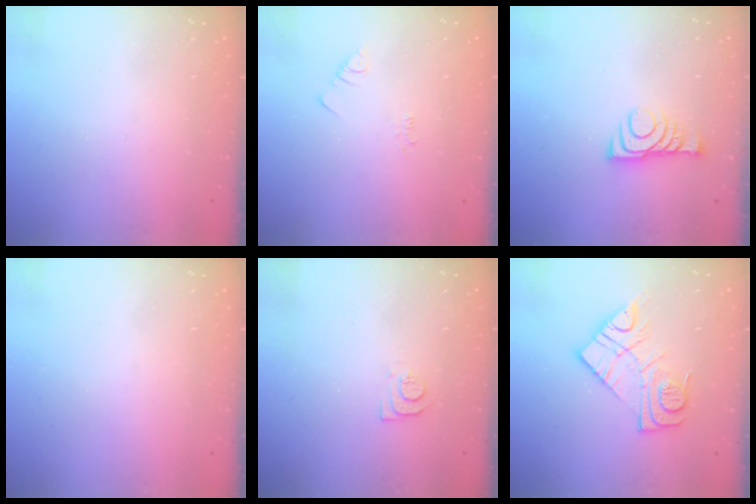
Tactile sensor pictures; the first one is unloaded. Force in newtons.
{"total": 2.2, "press": 2.1, "slide": 0.4}
{"total": 8.2, "press": 8.1, "slide": 1.0}
{"total": 0.0}
{"total": 8.2, "press": 8.2, "slide": 0.9}
{"total": 13.2, "press": 13.2, "slide": 1.0}